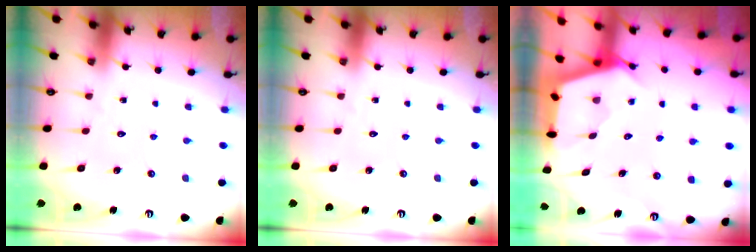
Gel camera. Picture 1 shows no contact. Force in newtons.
{"total": 0.0}
{"total": 2.6, "press": 2.6, "slide": 0.3}